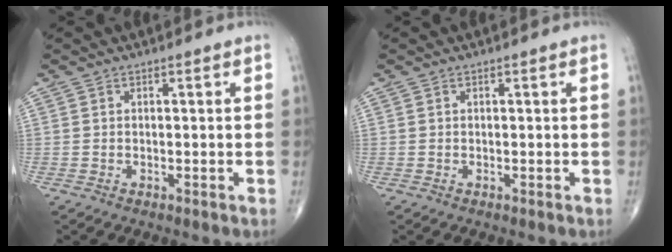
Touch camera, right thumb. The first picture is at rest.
{"total": 0.0}